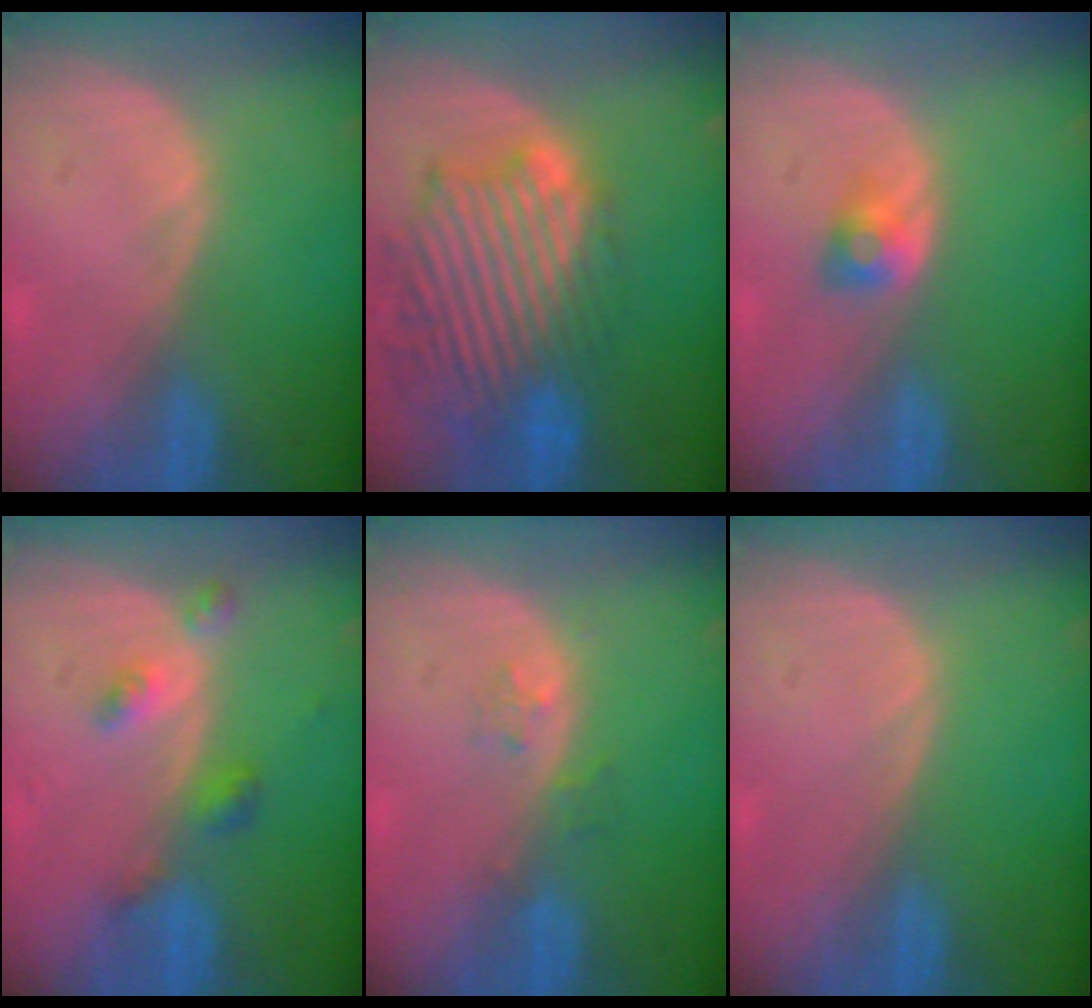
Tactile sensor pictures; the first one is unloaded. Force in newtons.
{"total": 13.6, "press": 11.7, "slide": 6.8}
{"total": 2.6, "press": 2.3, "slide": 1.1}
{"total": 4.3, "press": 3.9, "slide": 1.8}
{"total": 1.9, "press": 1.9, "slide": 0.2}
{"total": 0.0}